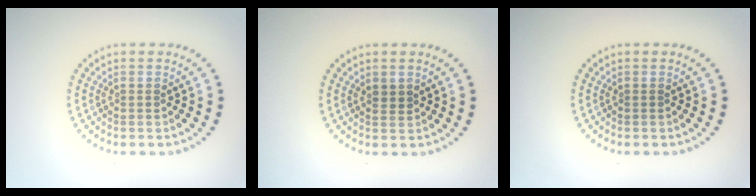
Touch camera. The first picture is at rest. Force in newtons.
{"total": 1.0, "press": 0.9, "slide": 0.5}
{"total": 0.0}